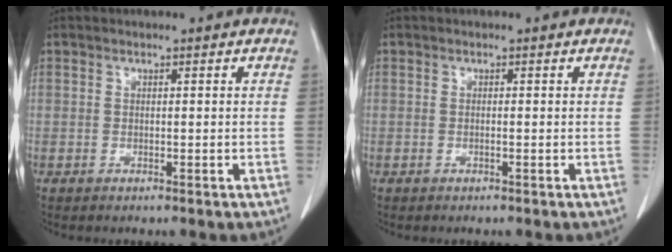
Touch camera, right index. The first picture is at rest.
{"total": 0.0}